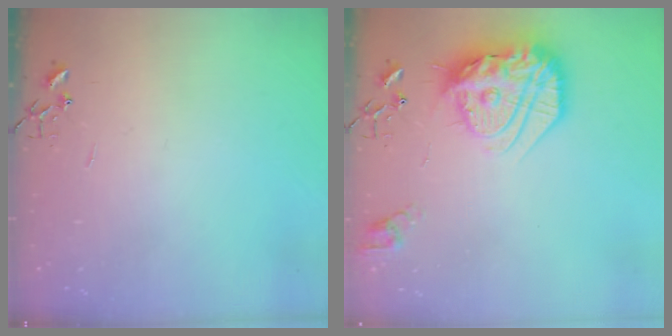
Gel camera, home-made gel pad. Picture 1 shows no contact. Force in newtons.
{"total": 22.8, "press": 22.7, "slide": 2.0}